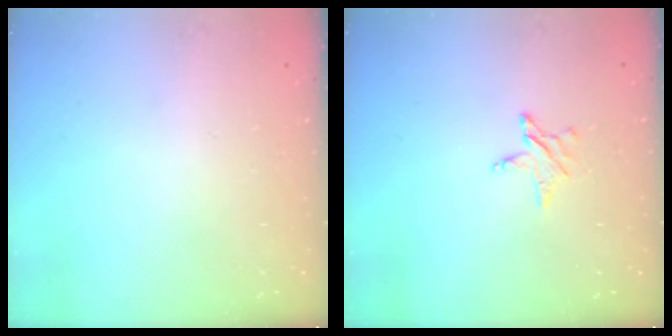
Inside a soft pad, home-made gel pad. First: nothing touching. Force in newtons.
{"total": 2.9, "press": 2.9, "slide": 0.3}